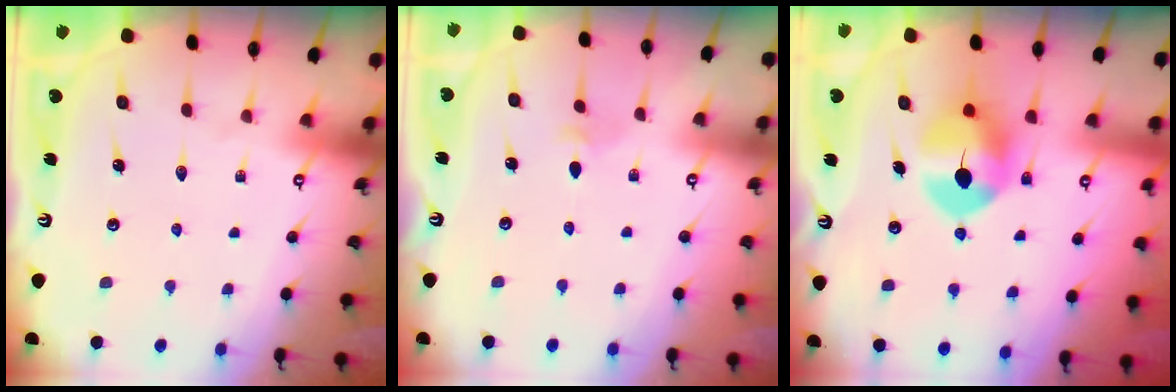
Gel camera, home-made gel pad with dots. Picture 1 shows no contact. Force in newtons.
{"total": 3.1, "press": 3.0, "slide": 0.7}
{"total": 9.1, "press": 8.9, "slide": 1.8}